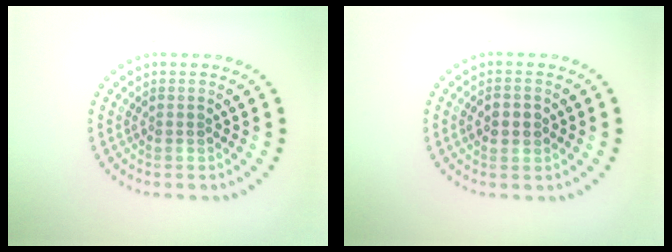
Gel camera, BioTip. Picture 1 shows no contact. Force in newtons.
{"total": 2.6, "press": 2.6, "slide": 0.1}